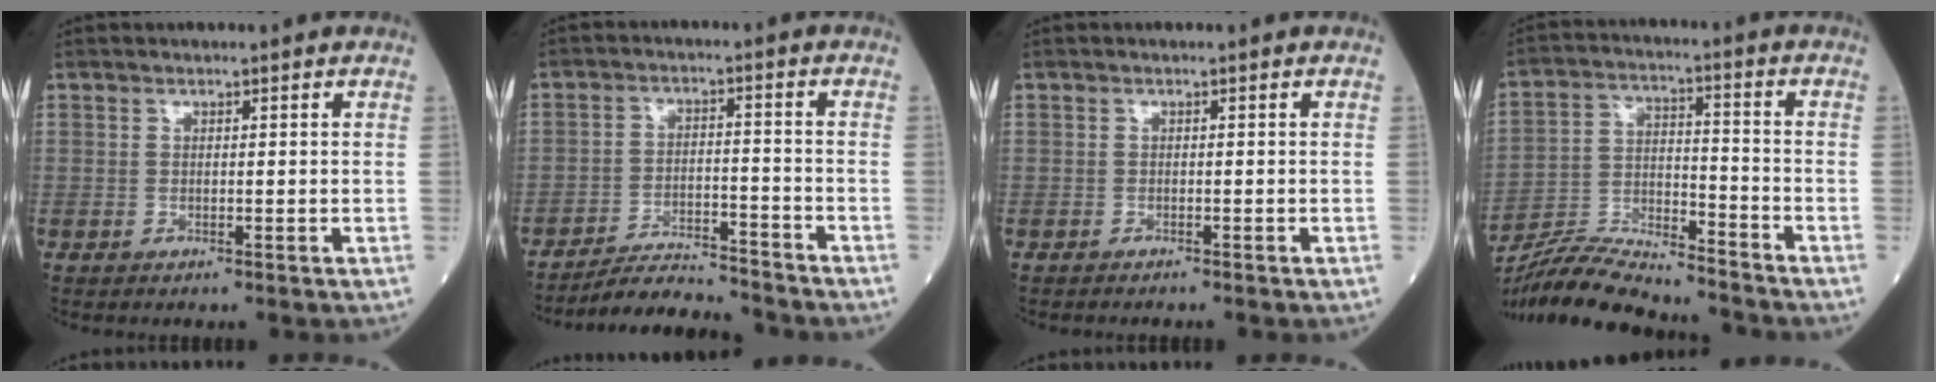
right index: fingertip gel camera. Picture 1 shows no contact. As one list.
[{"total": 9.2, "force": [-9.1, 0.4, 1.7], "torque": [-0.023, 0.000, -0.155]}, {"total": 1.4, "force": [-1.3, 0.1, 0.5], "torque": [-0.009, -0.001, -0.017]}, {"total": 15.1, "force": [-14.3, 1.0, 4.6], "torque": [-0.086, 0.007, -0.250]}]